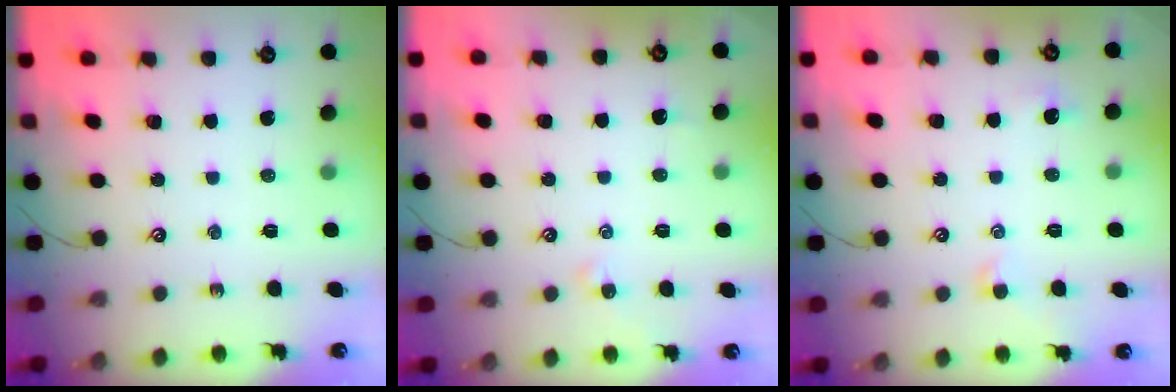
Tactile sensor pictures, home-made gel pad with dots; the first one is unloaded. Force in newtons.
{"total": 0.0}
{"total": 1.4, "press": 1.3, "slide": 0.6}